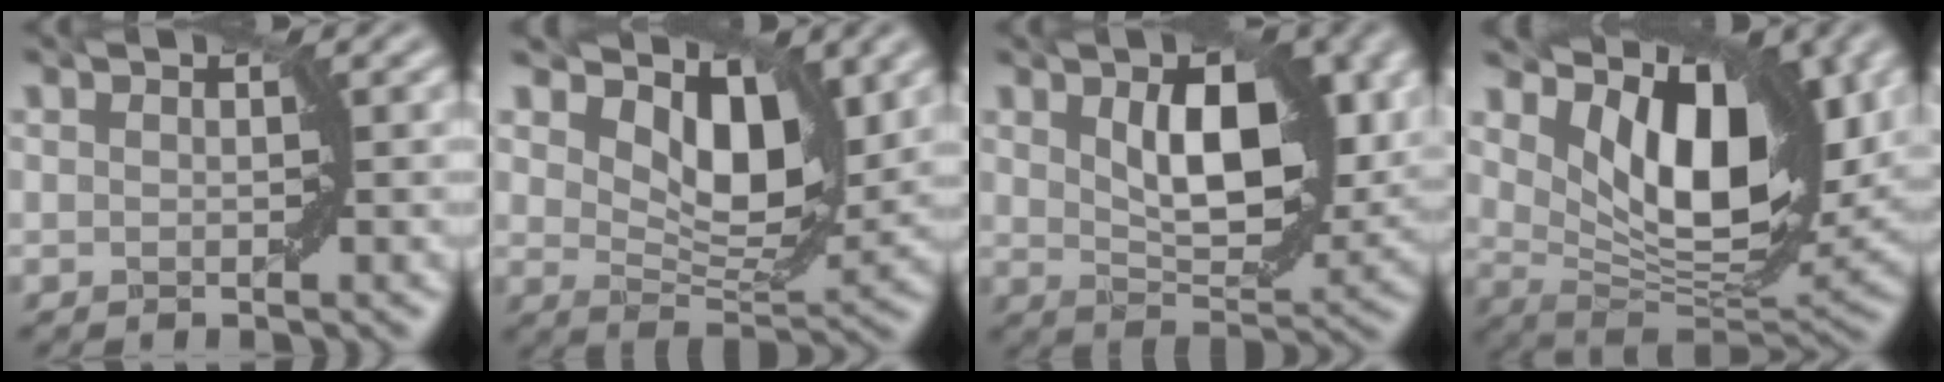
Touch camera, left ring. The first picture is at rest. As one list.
[{"total": 7.1, "force": [3.5, 3.7, 5.0], "torque": [-0.080, -0.011, 0.055]}, {"total": 8.7, "force": [2.5, 4.3, 7.2], "torque": [-0.120, -0.004, 0.045]}, {"total": 11.7, "force": [4.5, 6.0, 9.0], "torque": [-0.143, -0.010, 0.081]}]